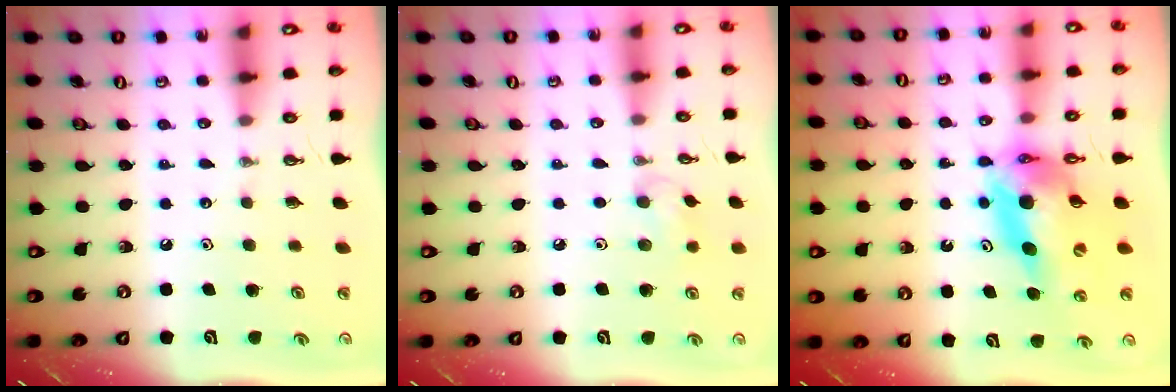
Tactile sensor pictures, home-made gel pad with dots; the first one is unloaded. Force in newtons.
{"total": 8.3, "press": 8.0, "slide": 2.2}
{"total": 13.2, "press": 13.2, "slide": 1.3}